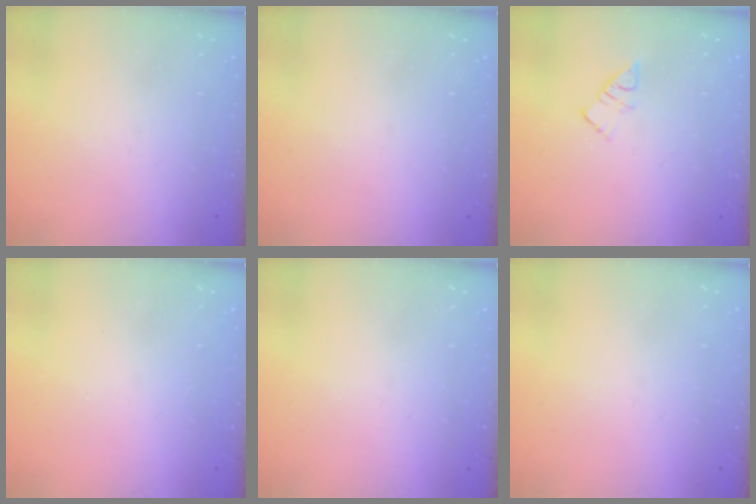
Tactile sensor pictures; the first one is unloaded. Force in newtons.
{"total": 0.0}
{"total": 5.8, "press": 5.8, "slide": 0.2}
{"total": 3.8, "press": 3.8, "slide": 0.4}
{"total": 0.0}
{"total": 0.0}